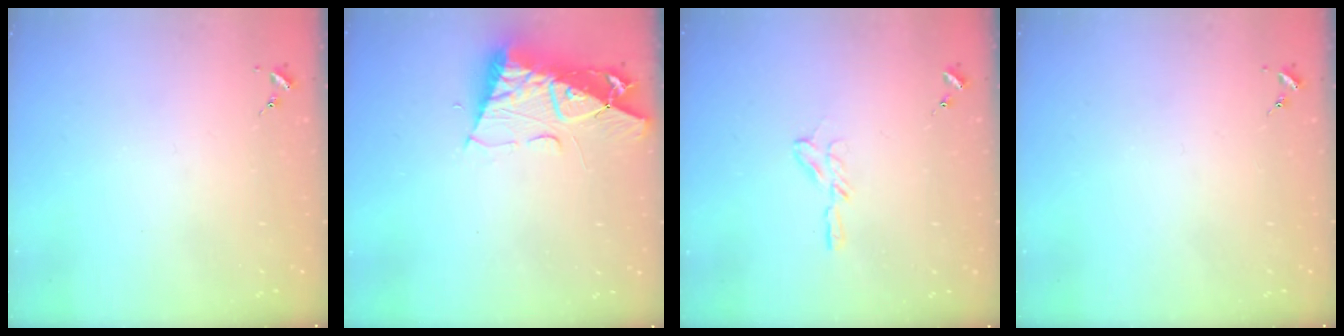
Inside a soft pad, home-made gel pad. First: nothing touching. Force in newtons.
{"total": 12.0, "press": 11.9, "slide": 1.3}
{"total": 5.3, "press": 5.2, "slide": 0.6}
{"total": 0.0}